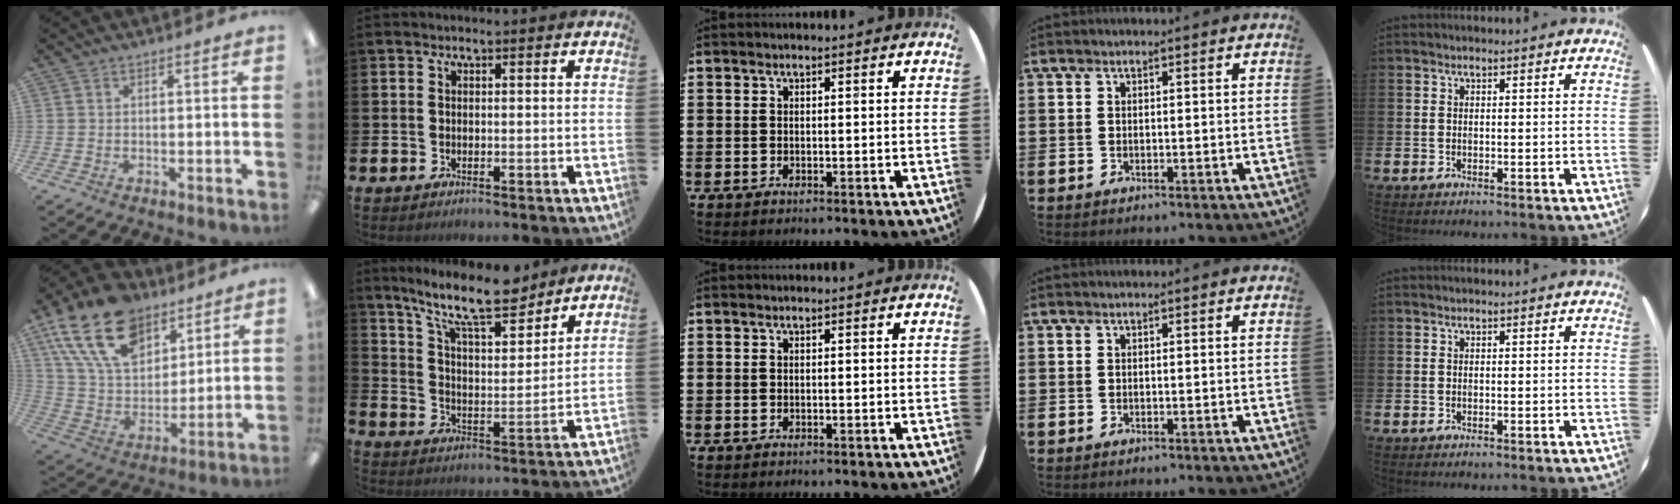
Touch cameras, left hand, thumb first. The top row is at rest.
{"thumb": {"total": 21.7, "force": [12.8, 13.0, 11.7], "torque": [-0.230, -0.050, 0.236]}, "index": {"total": 12.2, "force": [10.2, 2.9, 5.9], "torque": [-0.129, -0.051, 0.181]}}